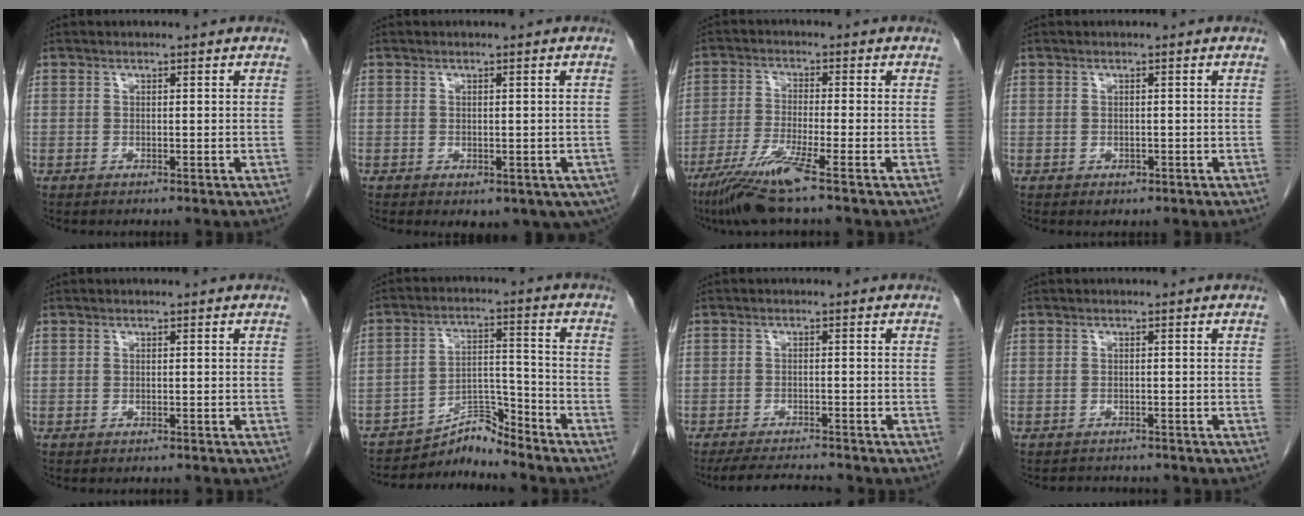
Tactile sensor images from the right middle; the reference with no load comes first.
{"total": 8.6, "force": [-3.9, 4.9, 5.9], "torque": [-0.073, -0.014, -0.043]}
{"total": 8.4, "force": [-5.3, -0.7, 6.5], "torque": [-0.126, -0.029, -0.104]}
{"total": 1.0, "force": [-0.5, 0.7, 0.5], "torque": [-0.007, 0.001, -0.003]}
{"total": 1.1, "force": [-1.1, 0.2, 0.1], "torque": [-0.007, -0.002, -0.014]}
{"total": 6.0, "force": [-6.0, -0.3, -0.5], "torque": [0.011, 0.022, -0.100]}
{"total": 6.4, "force": [-6.1, 0.5, 1.9], "torque": [-0.031, -0.009, -0.098]}
{"total": 3.1, "force": [-2.9, 1.1, 0.2], "torque": [-0.002, -0.003, -0.040]}